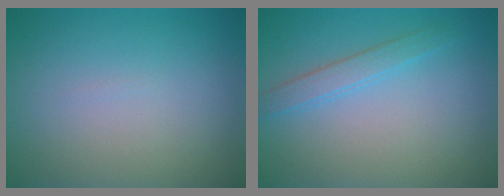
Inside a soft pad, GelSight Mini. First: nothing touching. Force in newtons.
{"total": 1.8, "press": 1.8, "slide": 0.1}